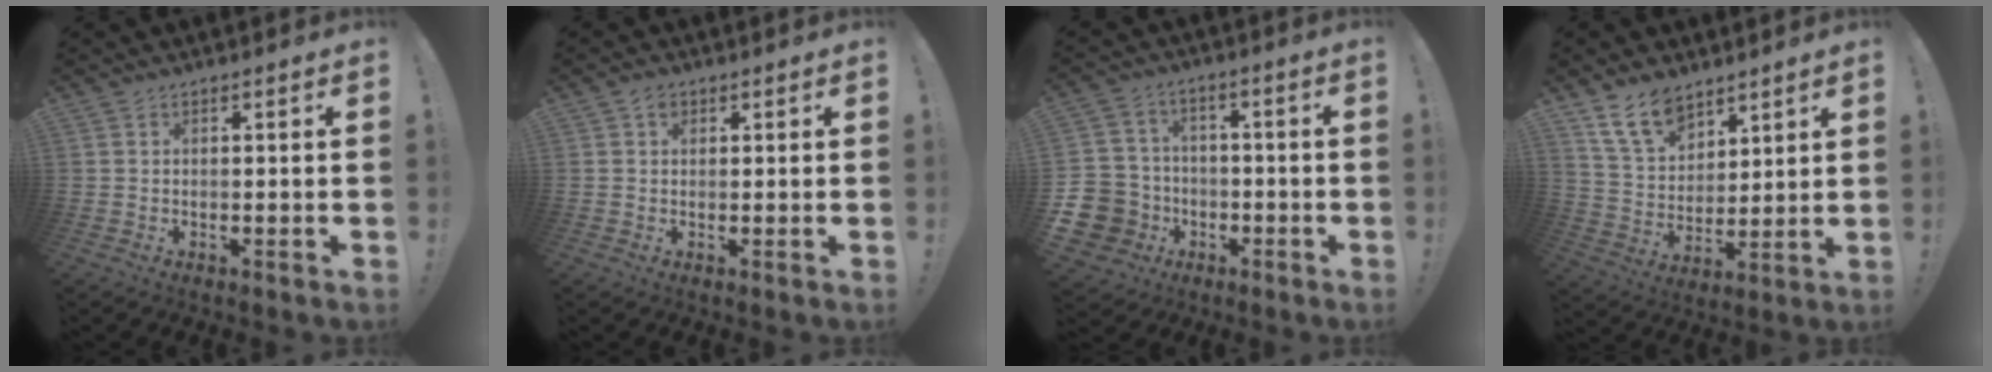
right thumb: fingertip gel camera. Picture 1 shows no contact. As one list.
[{"total": 2.0, "force": [1.0, 1.4, 0.8], "torque": [-0.002, -0.002, 0.015]}, {"total": 11.3, "force": [-3.6, 10.2, 3.4], "torque": [-0.085, 0.024, -0.057]}, {"total": 12.1, "force": [9.0, 6.6, 4.6], "torque": [-0.094, -0.052, 0.177]}]